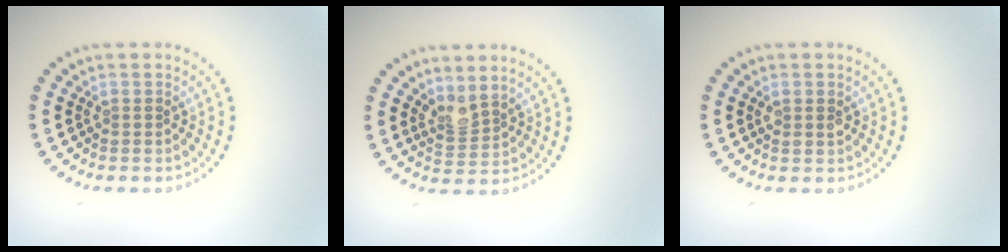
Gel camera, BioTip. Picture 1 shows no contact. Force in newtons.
{"total": 2.1, "press": 1.6, "slide": 1.4}
{"total": 1.2, "press": 1.2, "slide": 0.3}